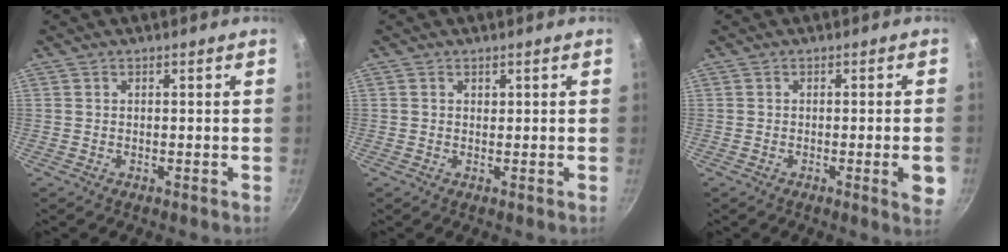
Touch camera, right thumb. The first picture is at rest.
{"total": 0.7, "force": [0.3, 0.5, 0.2], "torque": [-0.002, 0.001, 0.005]}
{"total": 4.8, "force": [-1.2, 0.6, 4.6], "torque": [-0.052, -0.001, -0.015]}